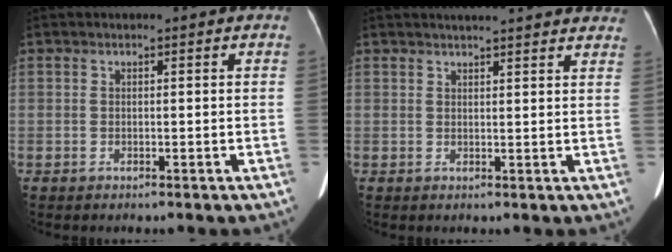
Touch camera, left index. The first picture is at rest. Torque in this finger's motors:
{"motor_torque": [0.17, -0.42, -0.03, -0.01]}